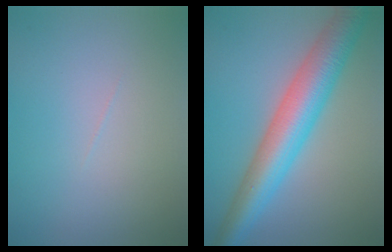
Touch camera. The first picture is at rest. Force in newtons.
{"total": 7.8, "press": 7.8, "slide": 0.2}